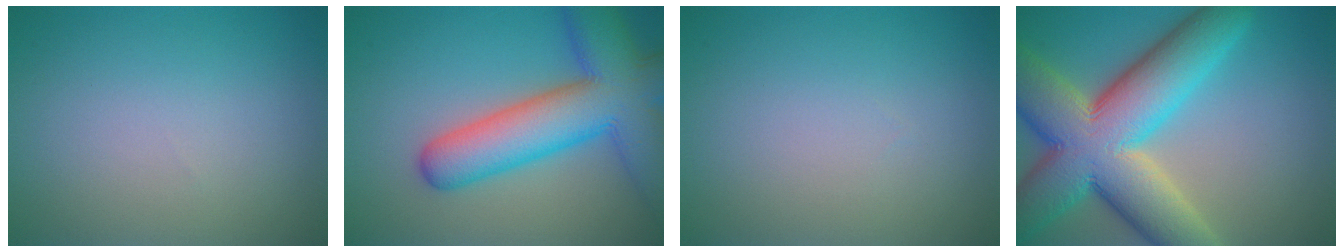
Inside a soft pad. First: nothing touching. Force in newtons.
{"total": 10.8, "press": 10.8, "slide": 0.6}
{"total": 0.0}
{"total": 14.6, "press": 14.5, "slide": 0.7}